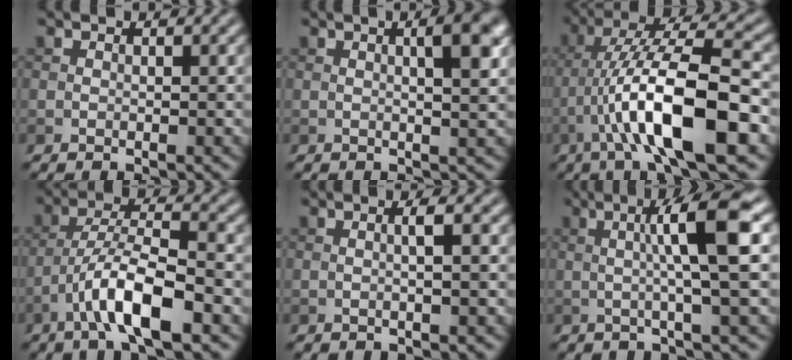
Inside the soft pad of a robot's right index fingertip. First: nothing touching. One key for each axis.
{"total": 4.9, "fx": 1.3, "fy": 1.6, "fz": 4.5, "tx": -0.033, "ty": 0.021, "tz": 0.005}
{"total": 11.3, "fx": -3.8, "fy": 2.9, "fz": 10.3, "tx": -0.181, "ty": 0.023, "tz": -0.068}
{"total": 7.0, "fx": -3.5, "fy": 1.7, "fz": 5.8, "tx": -0.106, "ty": 0.013, "tz": -0.066}
{"total": 1.6, "fx": 0.1, "fy": 0.2, "fz": 1.6, "tx": -0.027, "ty": 0.005, "tz": -0.001}
{"total": 6.6, "fx": 0.8, "fy": 0.6, "fz": 6.5, "tx": -0.102, "ty": 0.014, "tz": 0.012}